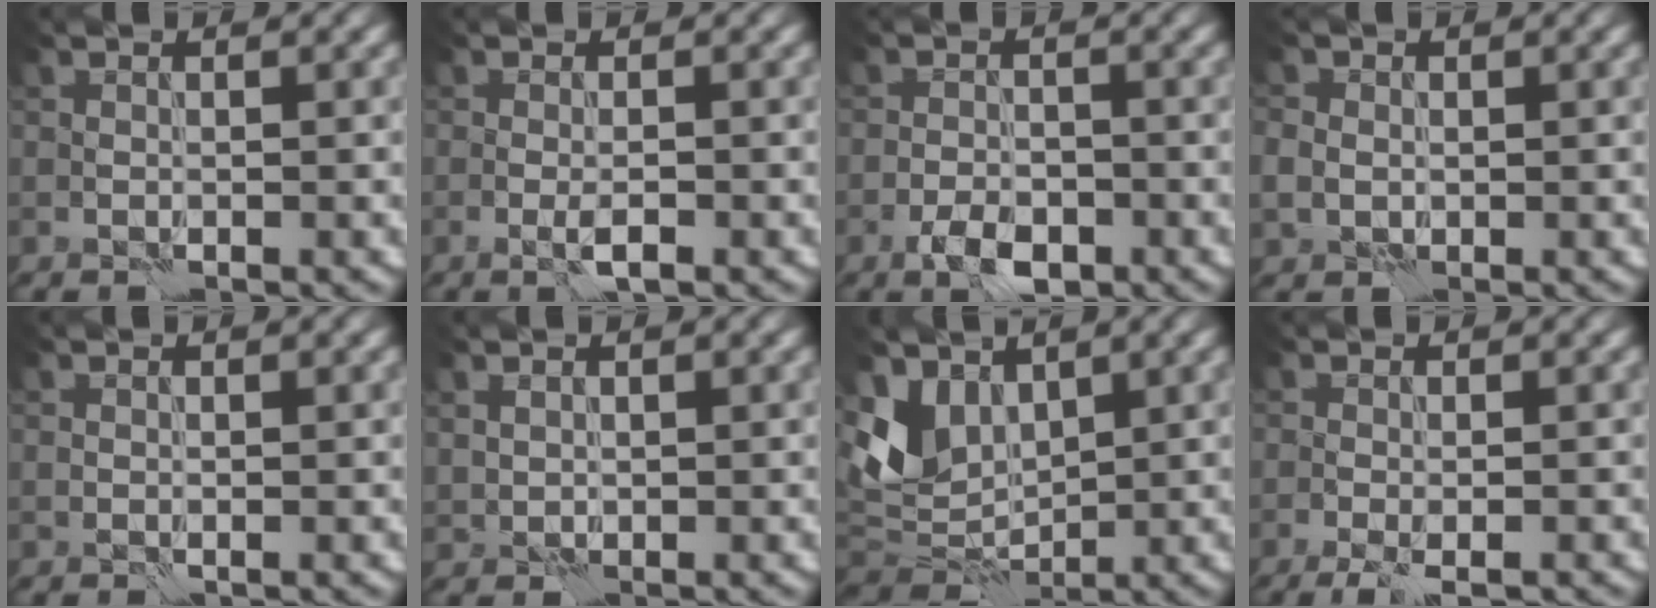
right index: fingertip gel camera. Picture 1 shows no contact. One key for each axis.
{"total": 1.4, "fx": -0.5, "fy": 0.1, "fz": 1.3, "tx": -0.025, "ty": 0.000, "tz": -0.012}
{"total": 3.4, "fx": -2.0, "fy": 1.7, "fz": 2.2, "tx": -0.034, "ty": 0.002, "tz": -0.040}
{"total": 2.6, "fx": -0.2, "fy": 2.3, "fz": 1.3, "tx": -0.022, "ty": 0.007, "tz": -0.006}
{"total": 0.0}
{"total": 0.6, "fx": 0.5, "fy": 0.3, "fz": 0.2, "tx": -0.006, "ty": 0.005, "tz": 0.013}
{"total": 4.8, "fx": 2.1, "fy": 3.3, "fz": 2.8, "tx": -0.067, "ty": -0.004, "tz": 0.041}
{"total": 3.2, "fx": -2.2, "fy": 0.5, "fz": 2.3, "tx": -0.044, "ty": -0.007, "tz": -0.036}